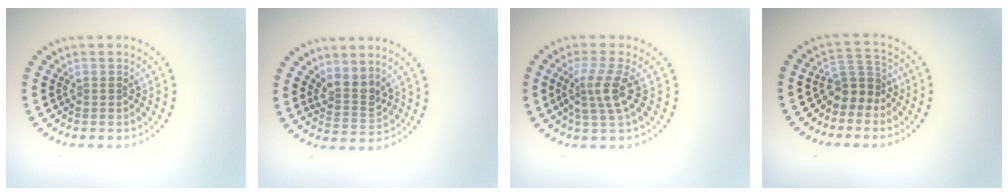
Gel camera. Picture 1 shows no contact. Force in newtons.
{"total": 2.7, "press": 2.0, "slide": 1.7}
{"total": 2.9, "press": 2.2, "slide": 1.9}
{"total": 2.9, "press": 2.2, "slide": 1.8}